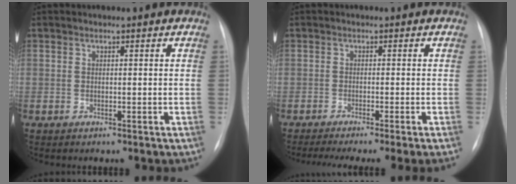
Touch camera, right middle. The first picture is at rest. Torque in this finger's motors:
{"motor_torque": [1.07, -1.07, 0.18, 0.07]}